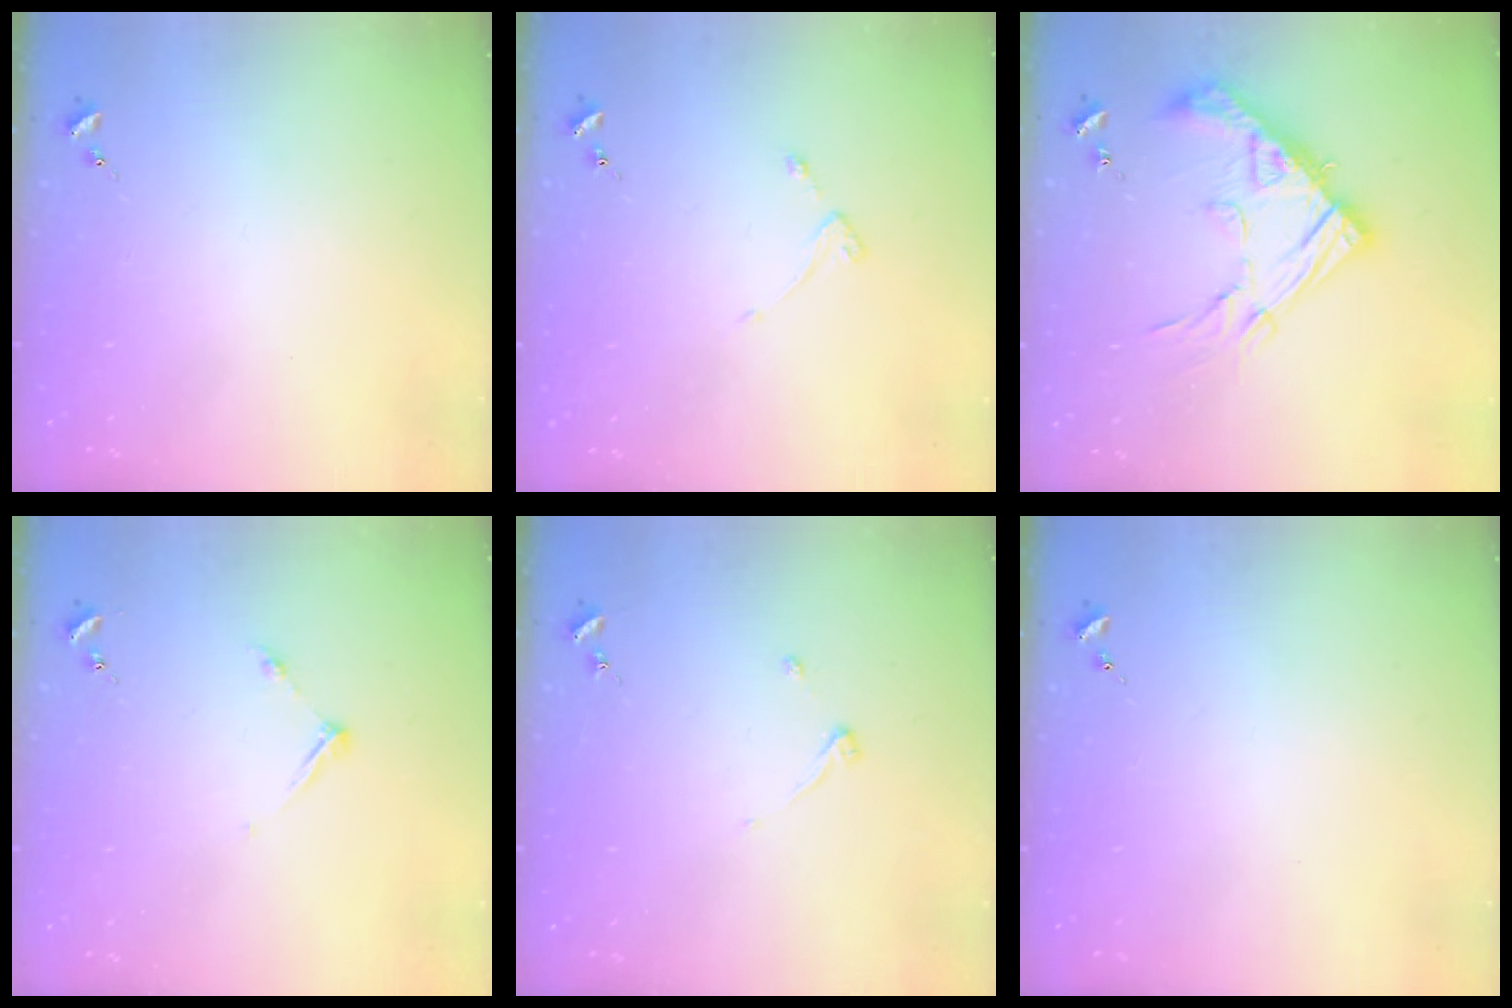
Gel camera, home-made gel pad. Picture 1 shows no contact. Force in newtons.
{"total": 2.6, "press": 2.6, "slide": 0.5}
{"total": 19.5, "press": 19.4, "slide": 1.8}
{"total": 5.6, "press": 5.6, "slide": 0.6}
{"total": 3.3, "press": 3.3, "slide": 0.4}
{"total": 0.0}